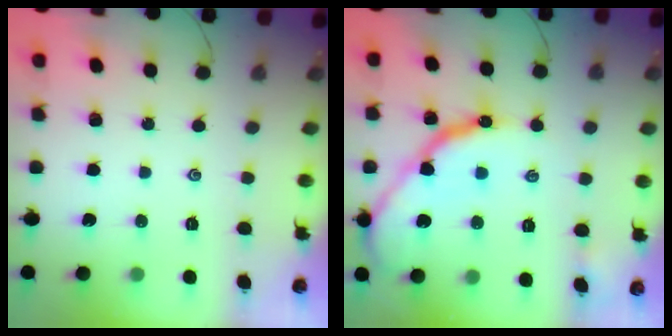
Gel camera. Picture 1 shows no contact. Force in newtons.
{"total": 14.2, "press": 14.2, "slide": 1.0}